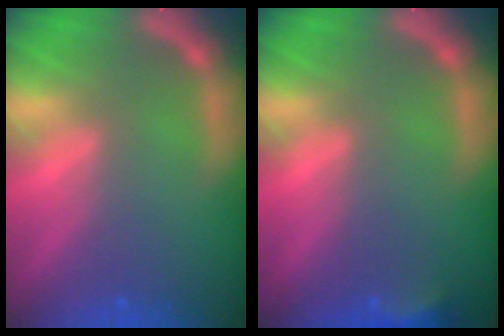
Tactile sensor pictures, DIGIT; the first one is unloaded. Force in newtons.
{"total": 2.4}